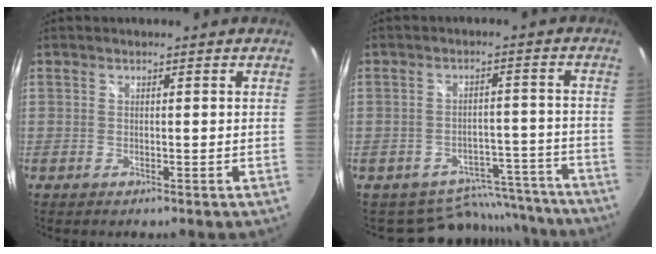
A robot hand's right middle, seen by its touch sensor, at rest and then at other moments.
{"total": 11.9, "force": [-10.6, 5.2, 1.3], "torque": [-0.017, 0.037, -0.125]}